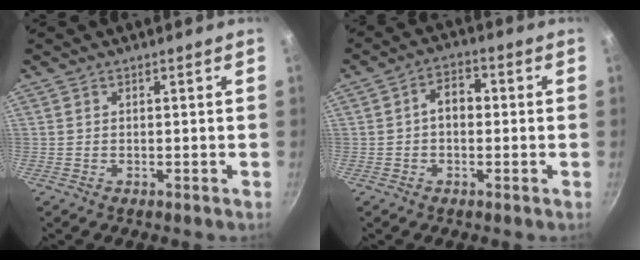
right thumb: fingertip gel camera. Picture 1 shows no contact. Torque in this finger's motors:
{"motor_torque": [0.64, 1.16, 0.88, -0.35, 0.04]}